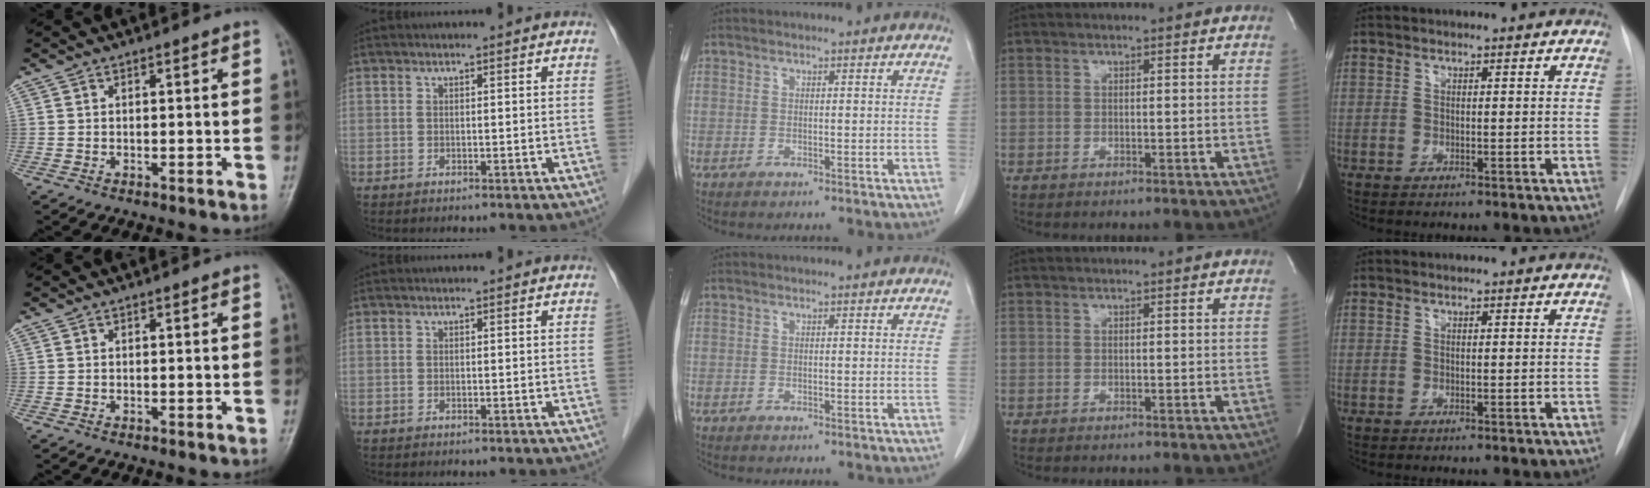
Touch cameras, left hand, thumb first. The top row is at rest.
{}